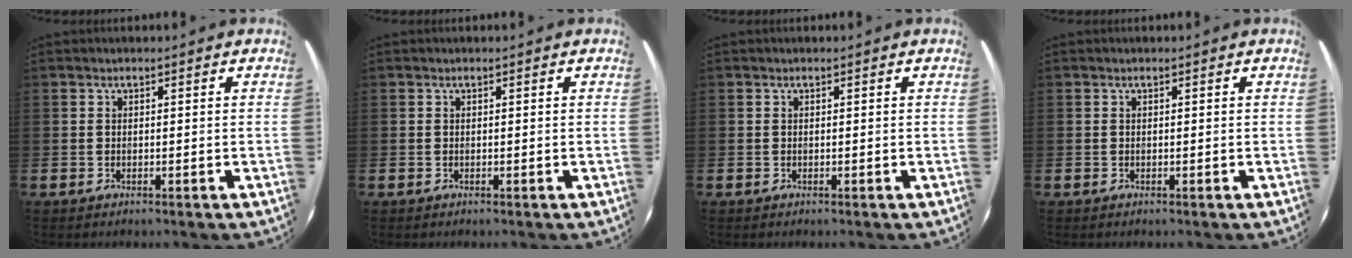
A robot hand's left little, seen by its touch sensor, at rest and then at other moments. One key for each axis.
{"total": 0.0}
{"total": 0.0}
{"total": 0.0}